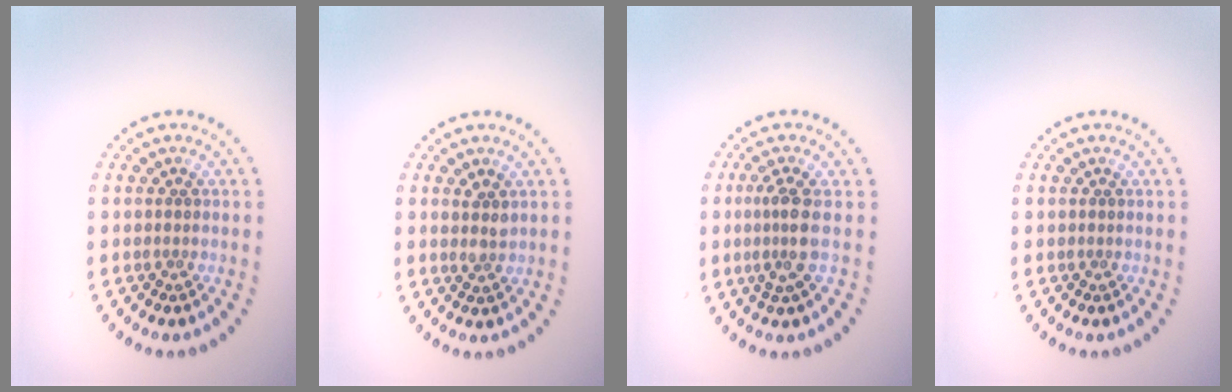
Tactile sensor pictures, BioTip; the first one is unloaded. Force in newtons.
{"total": 1.5, "press": 1.3, "slide": 0.9}
{"total": 2.5, "press": 1.9, "slide": 1.7}
{"total": 0.0}